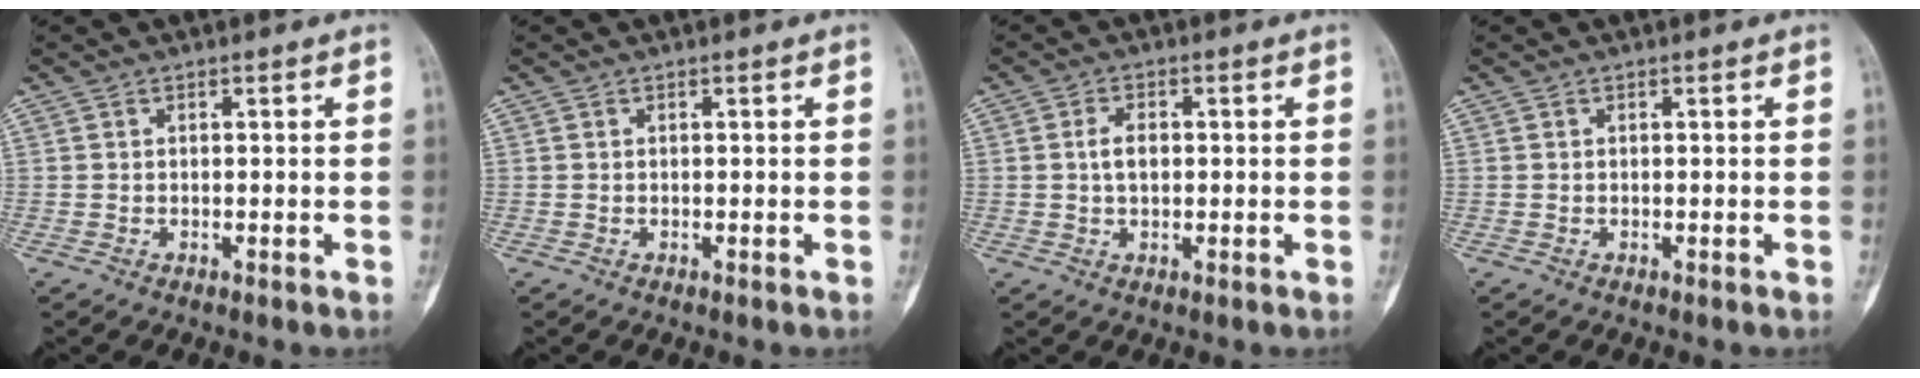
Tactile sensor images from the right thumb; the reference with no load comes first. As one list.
[{"total": 0.0}, {"total": 3.4, "force": [0.2, 2.1, 2.7], "torque": [-0.049, 0.005, 0.002]}, {"total": 0.0}]